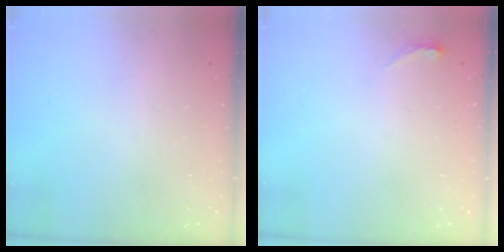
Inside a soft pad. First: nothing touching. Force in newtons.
{"total": 3.8, "press": 3.5, "slide": 1.6}